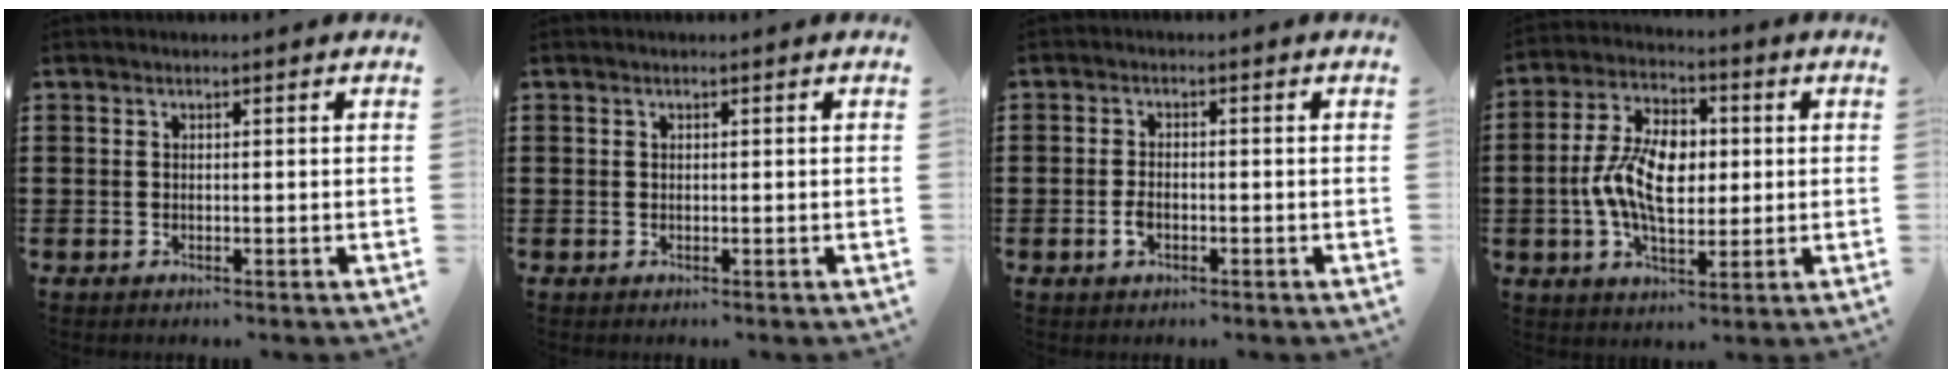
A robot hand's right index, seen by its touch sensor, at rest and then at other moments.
{"total": 0.0}
{"total": 2.2, "force": [-0.8, 1.2, 1.7], "torque": [-0.040, -0.003, -0.016]}
{"total": 10.1, "force": [-0.4, 6.0, 8.1], "torque": [-0.184, 0.011, -0.013]}